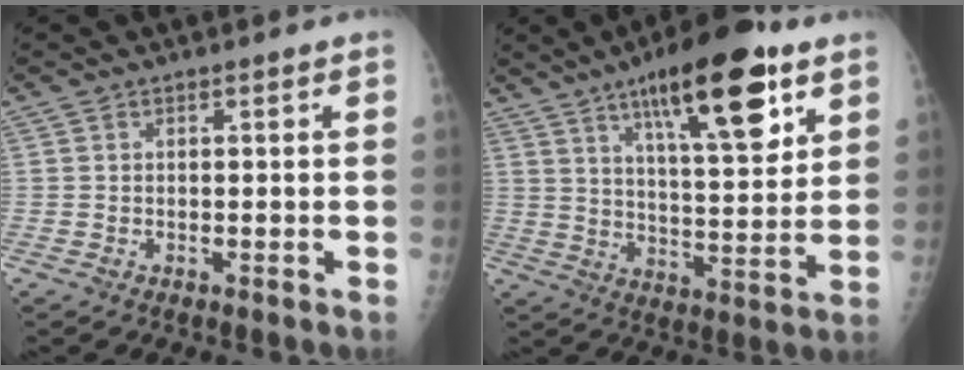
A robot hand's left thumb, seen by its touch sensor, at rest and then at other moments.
{"total": 18.5, "force": [9.9, 5.6, 14.6], "torque": [-0.192, -0.045, 0.155]}